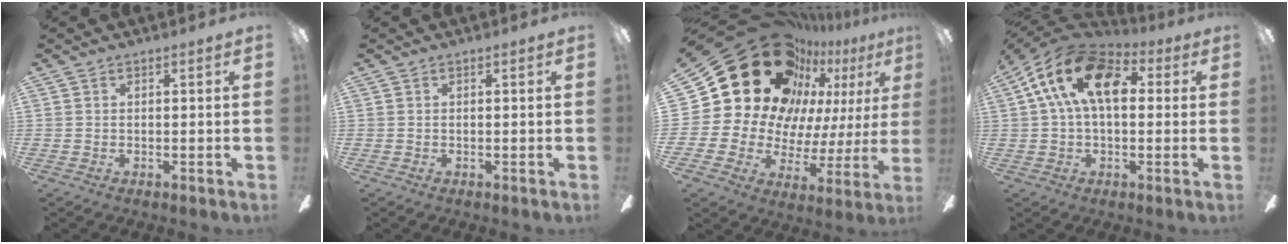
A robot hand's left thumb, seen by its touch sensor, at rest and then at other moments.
{"total": 0.0}
{"total": 29.3, "force": [17.5, 18.6, 14.5], "torque": [-0.220, -0.130, 0.353]}
{"total": 17.0, "force": [5.1, 9.5, 13.2], "torque": [-0.257, 0.002, 0.086]}